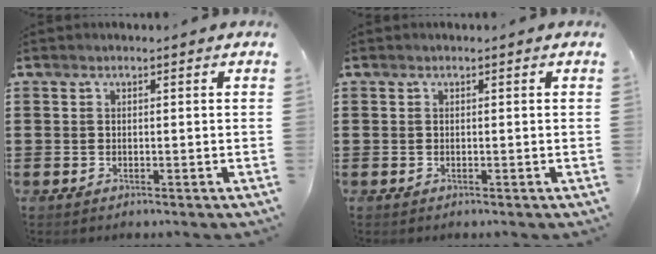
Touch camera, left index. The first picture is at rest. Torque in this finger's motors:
{"motor_torque": [-0.01, -0.01, 0.00, 0.00]}